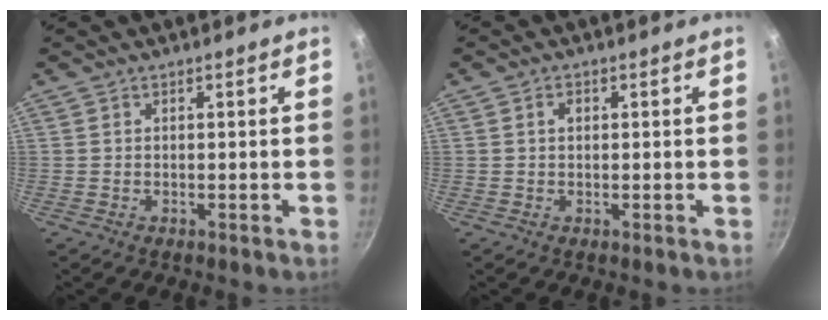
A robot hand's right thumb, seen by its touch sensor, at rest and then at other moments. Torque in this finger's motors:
{"motor_torque": [0.00, 0.23, 0.27, 0.04, 0.00]}